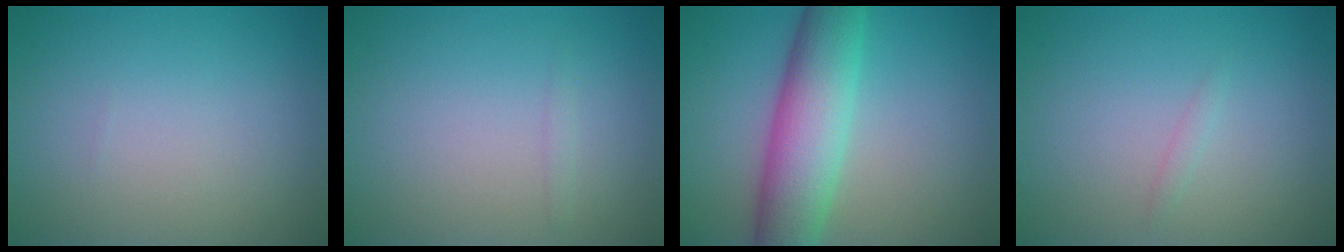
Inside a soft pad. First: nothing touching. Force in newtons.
{"total": 0.5, "press": 0.5, "slide": 0.0}
{"total": 7.8, "press": 7.8, "slide": 0.1}
{"total": 0.6, "press": 0.6, "slide": 0.0}